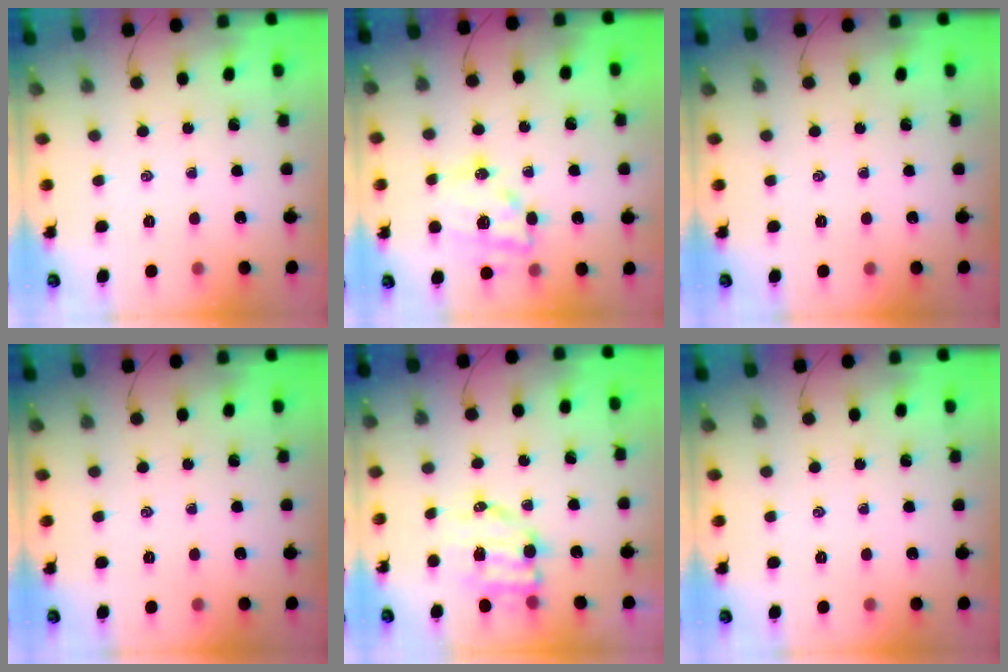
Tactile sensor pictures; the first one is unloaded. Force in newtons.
{"total": 15.0, "press": 14.6, "slide": 3.3}
{"total": 0.0}
{"total": 0.0}
{"total": 8.5, "press": 8.4, "slide": 1.2}
{"total": 0.0}